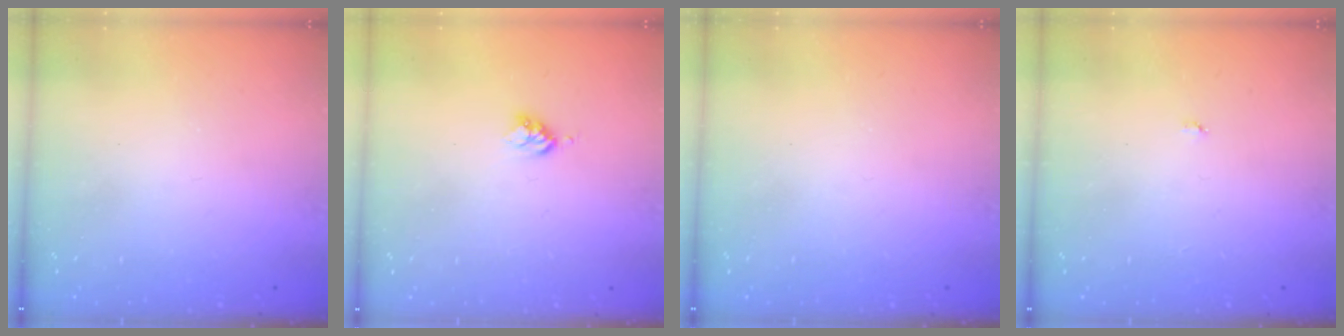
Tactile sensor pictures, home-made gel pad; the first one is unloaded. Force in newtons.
{"total": 3.0, "press": 2.9, "slide": 0.4}
{"total": 0.0}
{"total": 2.9, "press": 2.9, "slide": 0.3}